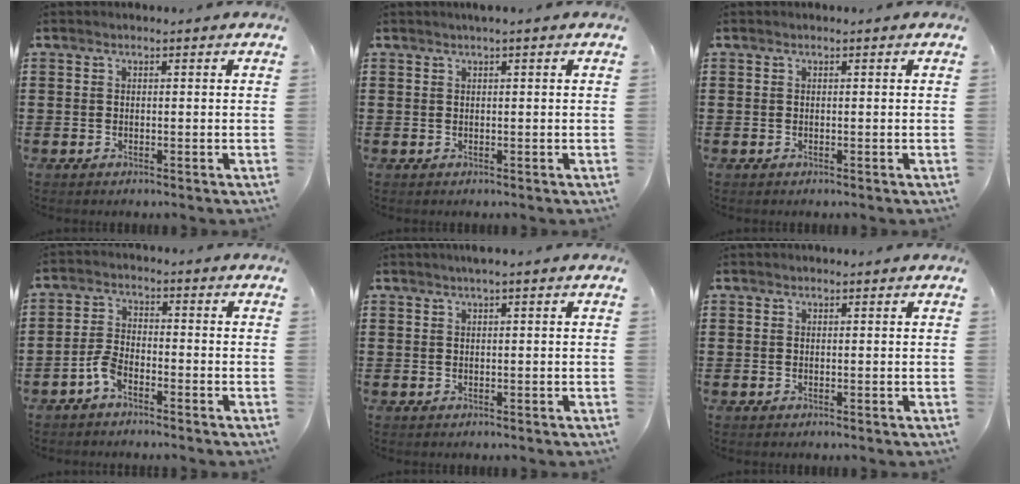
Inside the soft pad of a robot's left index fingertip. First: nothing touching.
{"total": 0.7, "force": [0.2, -0.1, 0.6], "torque": [-0.010, -0.002, 0.005]}
{"total": 0.0}
{"total": 3.6, "force": [-2.7, 1.3, 2.1], "torque": [-0.059, 0.003, -0.058]}
{"total": 0.9, "force": [0.5, -0.1, 0.8], "torque": [-0.014, -0.001, 0.009]}
{"total": 0.0}